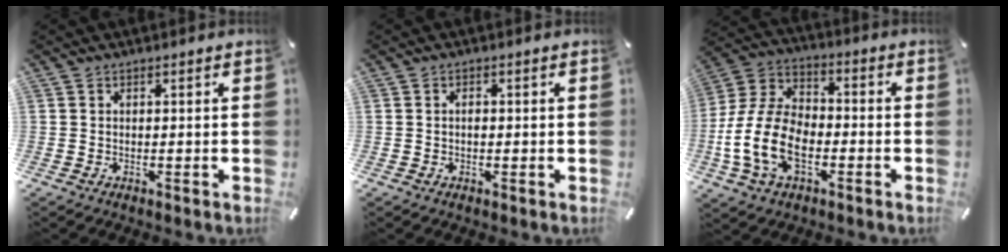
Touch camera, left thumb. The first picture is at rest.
{"total": 1.1, "force": [-0.1, 0.7, 0.8], "torque": [-0.018, 0.002, -0.003]}
{"total": 14.6, "force": [-5.0, 9.6, 9.8], "torque": [-0.231, 0.014, -0.095]}